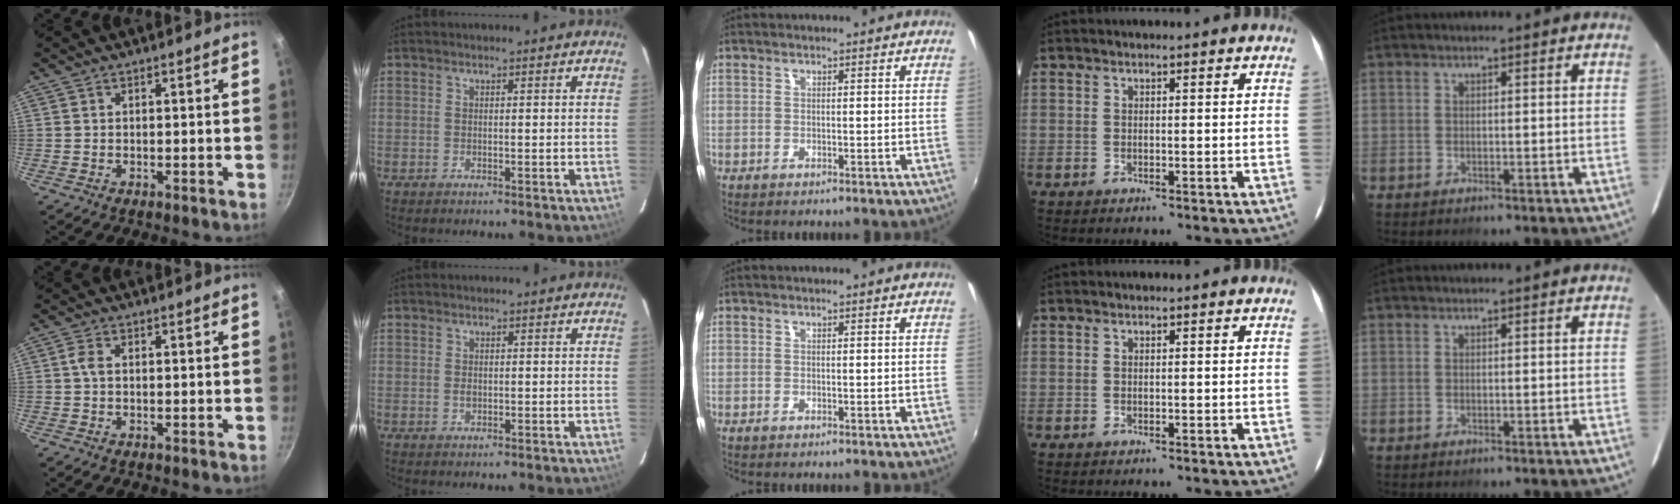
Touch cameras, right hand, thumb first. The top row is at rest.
{"thumb": {"total": 2.0, "force": [0.2, 1.1, 1.6], "torque": [-0.039, 0.006, 0.001]}, "index": {"total": 1.2, "force": [-0.1, 1.0, 0.6], "torque": [-0.011, 0.001, -0.002]}}